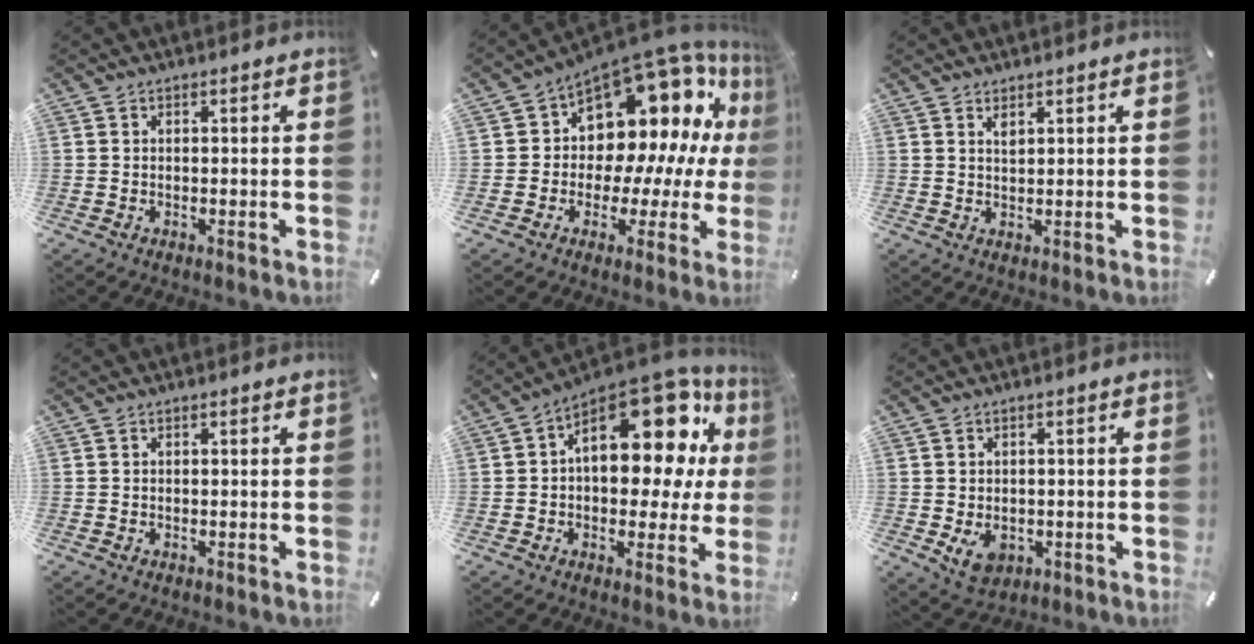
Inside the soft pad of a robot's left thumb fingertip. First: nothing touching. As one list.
[{"total": 14.4, "force": [7.7, 9.7, 7.4], "torque": [-0.103, -0.090, 0.133]}, {"total": 1.4, "force": [1.1, 0.4, 0.8], "torque": [-0.017, -0.001, 0.019]}, {"total": 0.0}, {"total": 21.6, "force": [8.2, 11.8, 16.1], "torque": [-0.205, -0.065, 0.139]}, {"total": 5.5, "force": [-1.3, 4.3, 3.1], "torque": [-0.053, -0.003, -0.025]}]